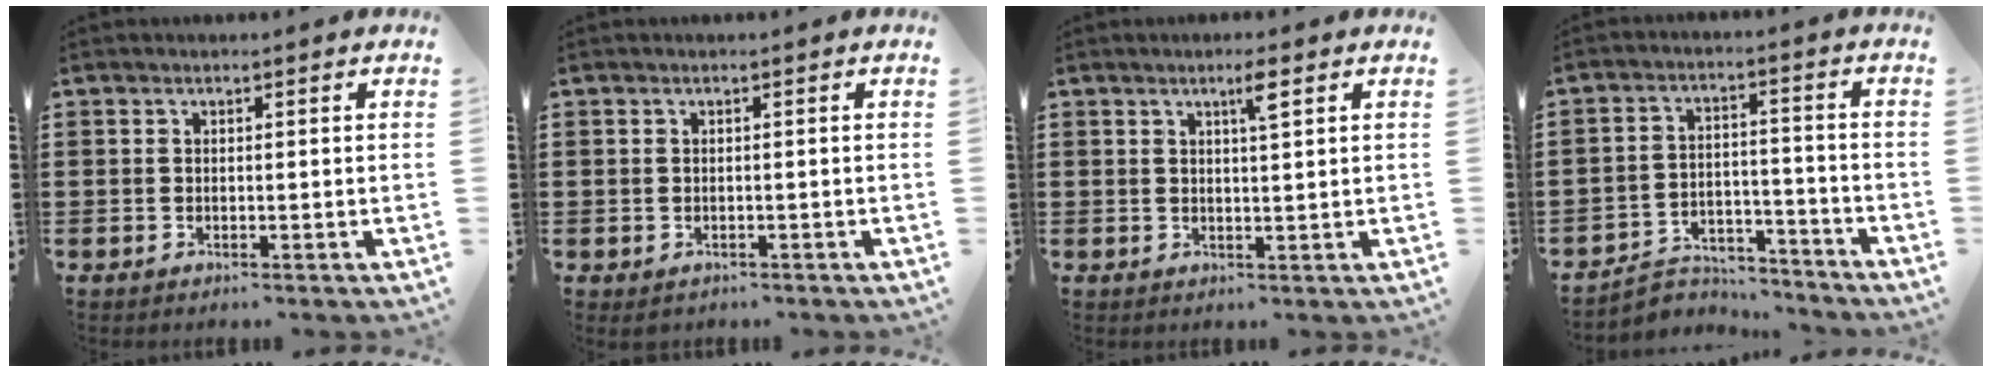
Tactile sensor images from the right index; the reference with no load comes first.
{"total": 0.6, "force": [-0.4, 0.5, 0.1], "torque": [-0.005, 0.002, -0.009]}
{"total": 2.7, "force": [1.5, 0.0, 2.3], "torque": [-0.040, -0.003, 0.021]}
{"total": 4.6, "force": [-4.5, 1.2, 0.4], "torque": [-0.012, 0.011, -0.091]}